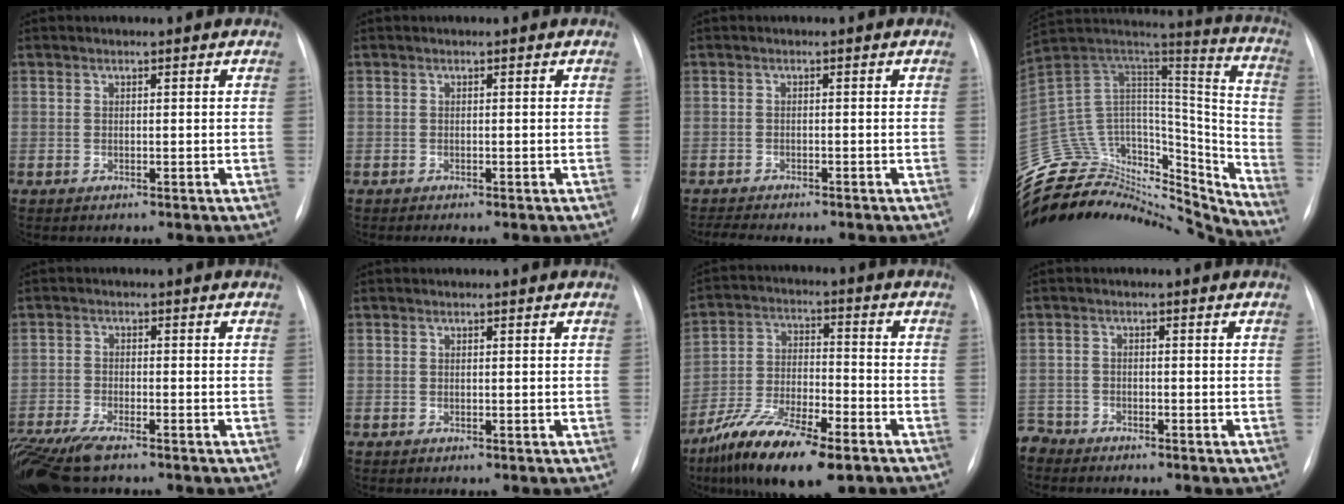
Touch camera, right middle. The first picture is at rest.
{"total": 1.6, "force": [-1.3, 0.2, 0.9], "torque": [-0.009, -0.005, -0.015]}
{"total": 5.3, "force": [-4.7, 0.8, 2.3], "torque": [-0.032, -0.004, -0.064]}
{"total": 36.7, "force": [-33.6, 10.1, 10.6], "torque": [-0.182, 0.023, -0.493]}
{"total": 10.1, "force": [-7.9, 2.1, 5.9], "torque": [-0.114, -0.021, -0.138]}
{"total": 0.0}
{"total": 14.4, "force": [-9.5, 3.8, 10.1], "torque": [-0.188, -0.015, -0.166]}
{"total": 3.6, "force": [-3.4, 1.0, -0.6], "torque": [0.012, -0.007, -0.068]}